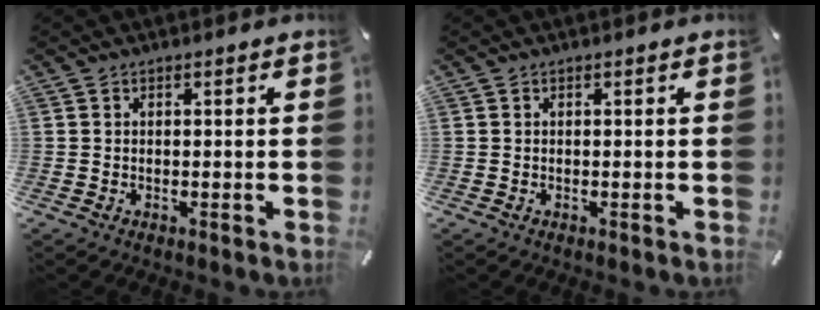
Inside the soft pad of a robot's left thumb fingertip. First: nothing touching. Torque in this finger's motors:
{"motor_torque": [-0.01, 0.01, 0.01, 0.01, 0.00]}